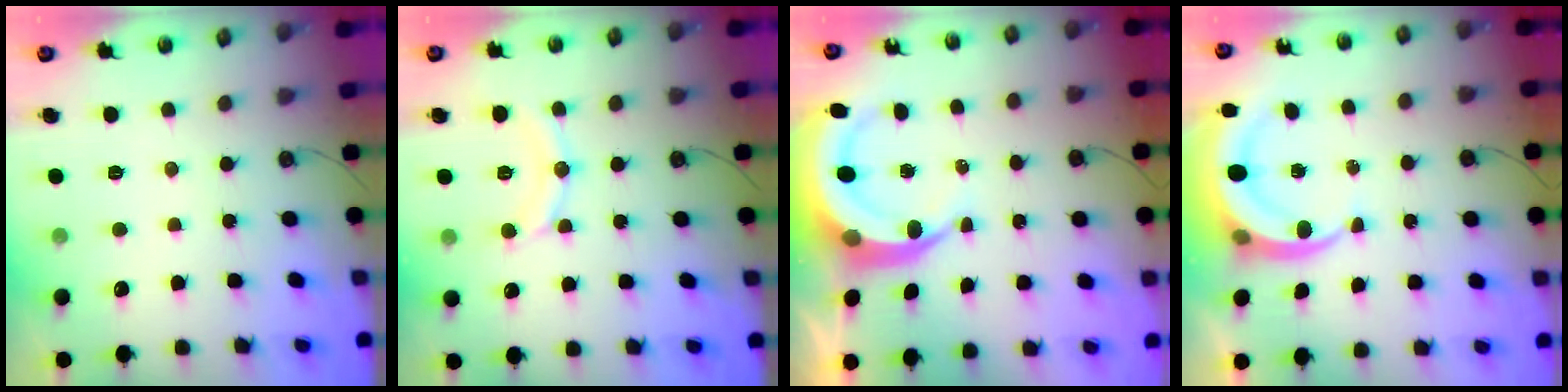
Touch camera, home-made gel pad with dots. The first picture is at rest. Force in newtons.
{"total": 11.1, "press": 11.1, "slide": 1.1}
{"total": 8.7, "press": 8.6, "slide": 1.3}
{"total": 7.5, "press": 7.4, "slide": 1.0}